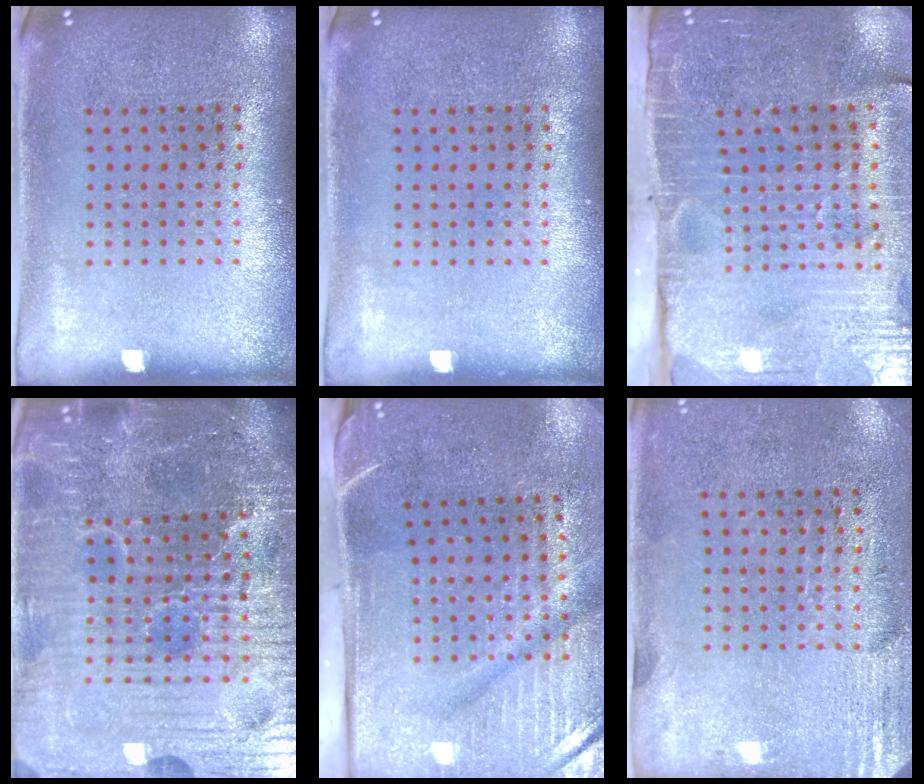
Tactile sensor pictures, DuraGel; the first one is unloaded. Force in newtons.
{"total": 0.0}
{"total": 4.5, "press": 3.9, "slide": 2.4}
{"total": 7.4, "press": 6.6, "slide": 3.4}
{"total": 4.8, "press": 3.9, "slide": 2.8}
{"total": 2.8, "press": 2.5, "slide": 1.4}